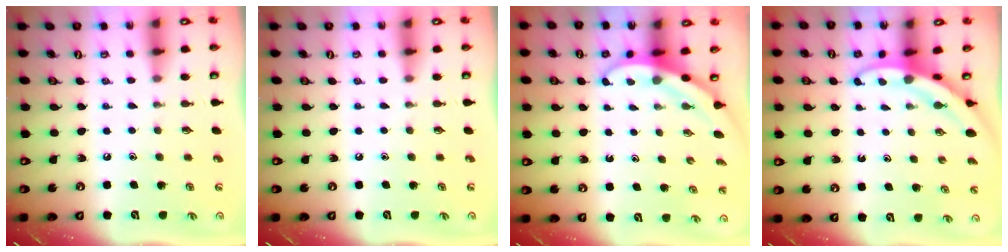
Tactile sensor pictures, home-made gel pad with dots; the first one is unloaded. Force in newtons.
{"total": 0.0}
{"total": 3.0, "press": 3.0, "slide": 0.1}
{"total": 3.3, "press": 3.3, "slide": 0.2}